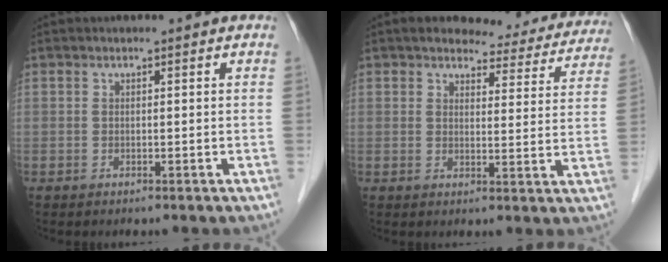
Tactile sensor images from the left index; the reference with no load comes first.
{"total": 12.4, "force": [11.2, 4.0, 3.5], "torque": [-0.012, -0.010, 0.108]}